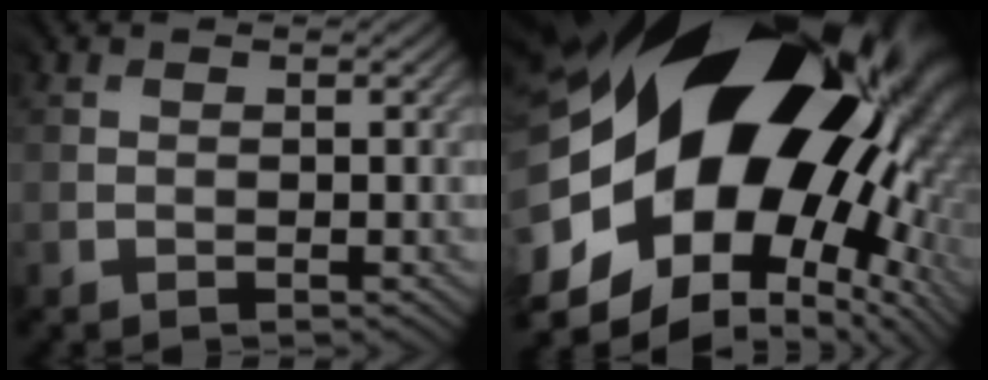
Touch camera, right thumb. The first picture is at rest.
{"total": 22.6, "force": [0.8, 15.3, 16.6], "torque": [-0.302, -0.061, 0.026]}